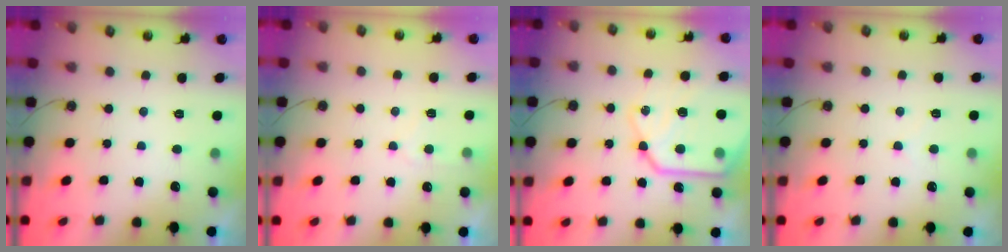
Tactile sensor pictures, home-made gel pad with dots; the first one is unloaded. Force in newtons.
{"total": 4.7, "press": 4.7, "slide": 0.6}
{"total": 19.7, "press": 19.6, "slide": 2.2}
{"total": 3.4, "press": 3.3, "slide": 0.5}